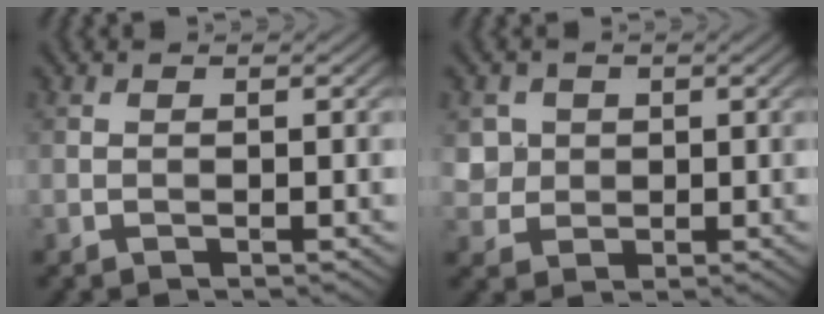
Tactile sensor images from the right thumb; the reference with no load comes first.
{"total": 3.3, "force": [1.0, 3.1, 0.7], "torque": [-0.032, -0.013, 0.029]}